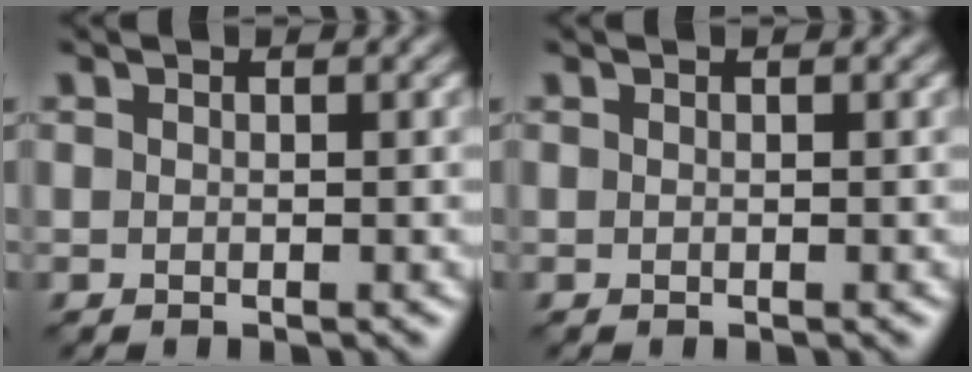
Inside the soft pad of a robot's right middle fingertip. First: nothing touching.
{"total": 0.0}